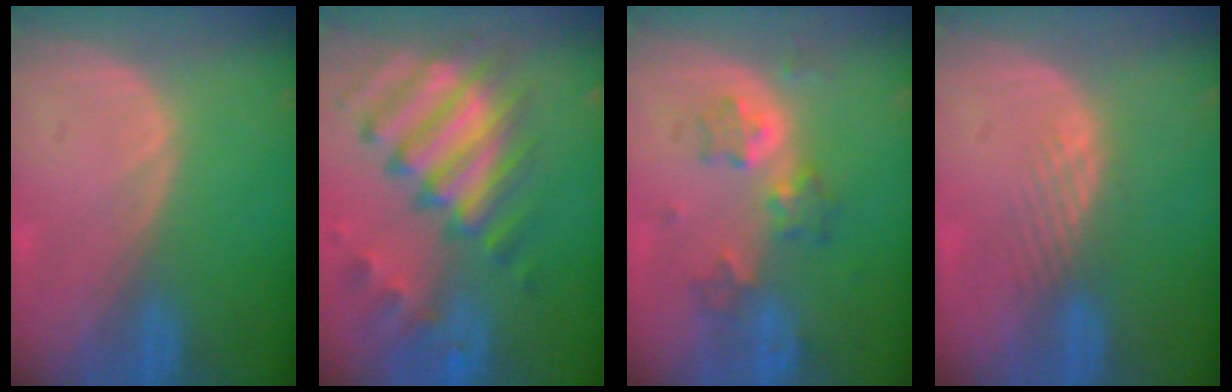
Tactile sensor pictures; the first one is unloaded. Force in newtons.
{"total": 12.0, "press": 10.4, "slide": 6.0}
{"total": 5.4, "press": 5.4, "slide": 0.5}
{"total": 2.9, "press": 2.3, "slide": 1.8}